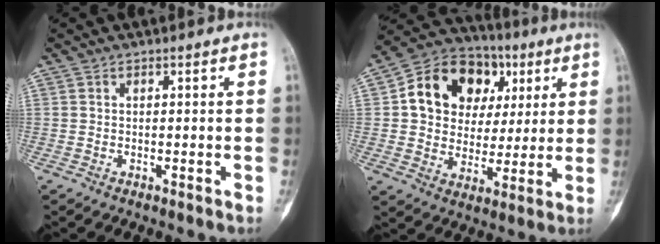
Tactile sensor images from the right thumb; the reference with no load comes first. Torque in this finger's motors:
{"motor_torque": [-0.89, 2.35, 0.44, -0.26, 0.05]}